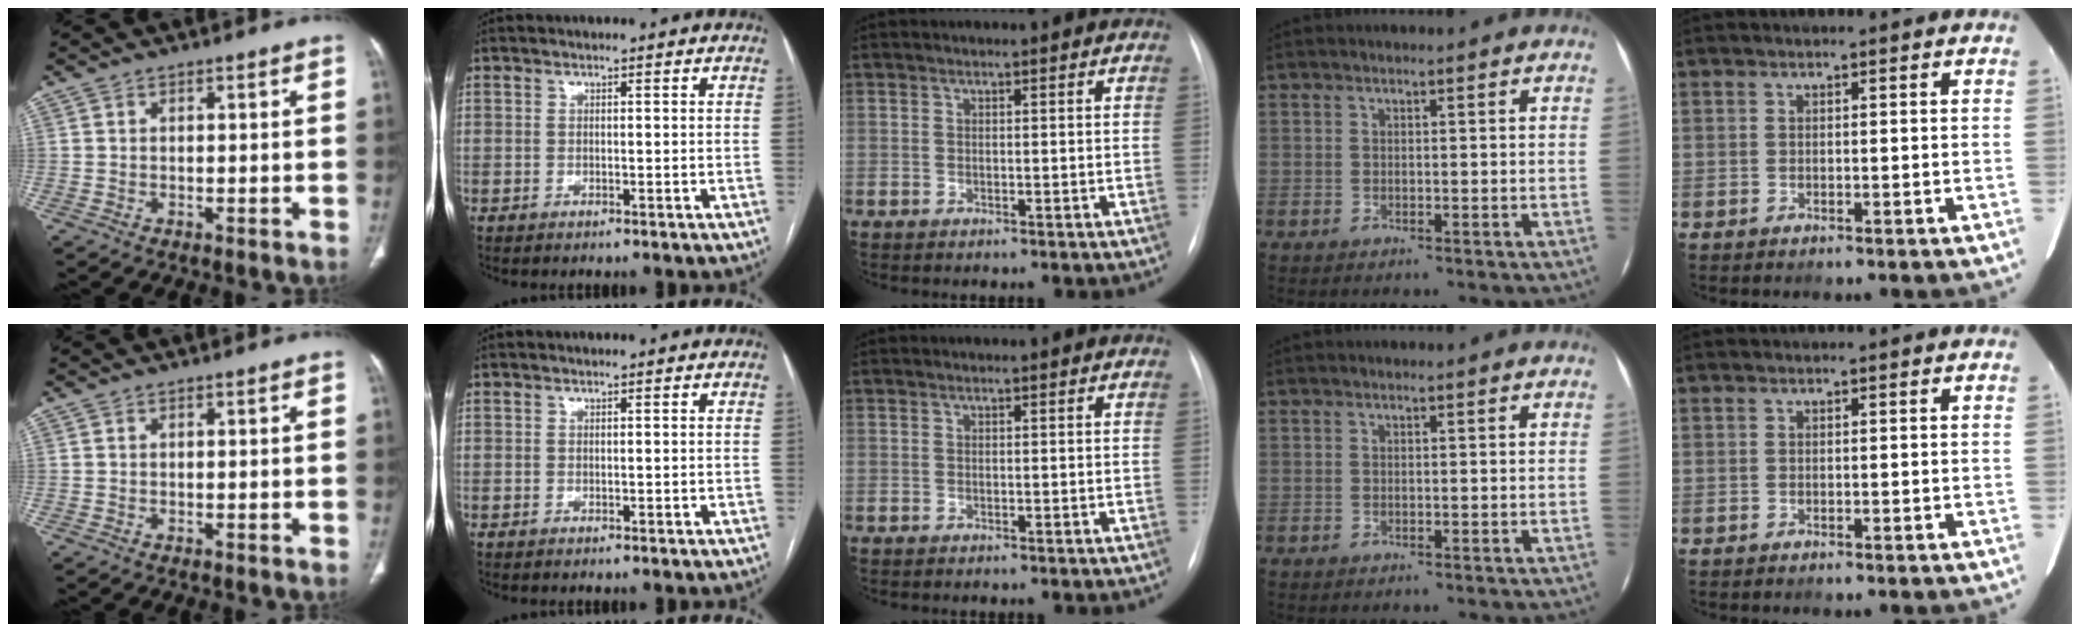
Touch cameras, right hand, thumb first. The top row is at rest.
{}